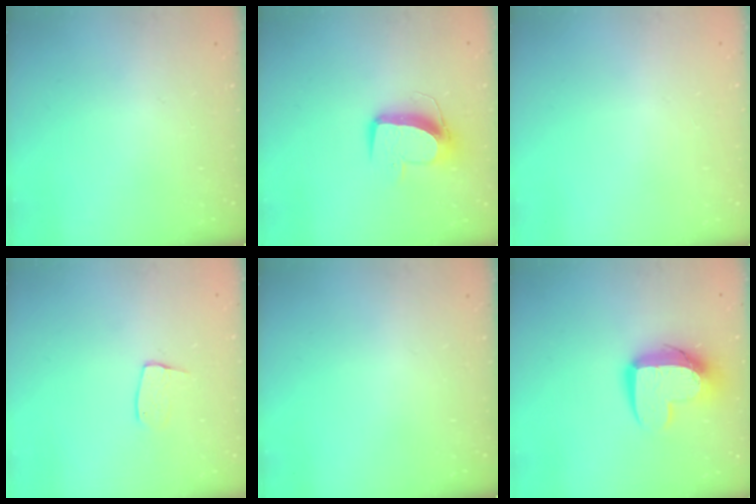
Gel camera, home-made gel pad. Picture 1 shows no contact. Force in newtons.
{"total": 10.0, "press": 9.9, "slide": 0.9}
{"total": 0.5, "press": 0.5, "slide": 0.1}
{"total": 6.1, "press": 6.1, "slide": 0.3}
{"total": 0.0}
{"total": 12.3, "press": 12.3, "slide": 0.9}